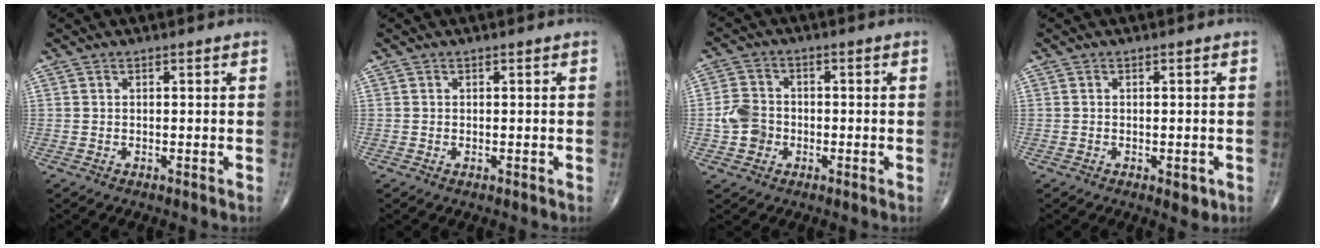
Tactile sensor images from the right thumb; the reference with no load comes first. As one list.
[{"total": 0.0}, {"total": 5.7, "force": [-1.3, 4.9, 2.7], "torque": [-0.038, 0.014, -0.030]}, {"total": 2.2, "force": [-0.8, 1.1, 1.7], "torque": [-0.012, -0.002, -0.008]}]